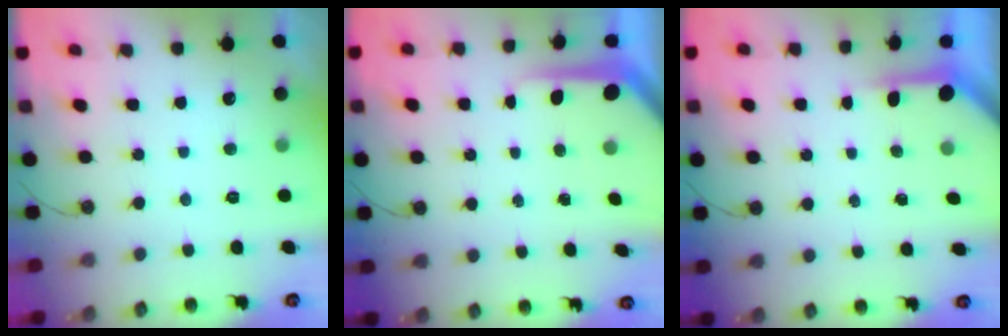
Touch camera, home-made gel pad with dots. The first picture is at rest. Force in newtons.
{"total": 5.9, "press": 5.8, "slide": 0.4}
{"total": 3.5, "press": 3.5, "slide": 0.3}